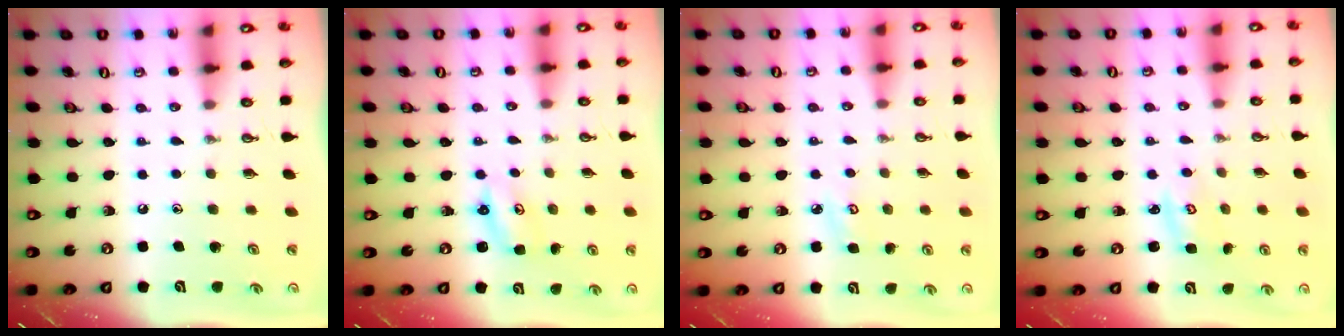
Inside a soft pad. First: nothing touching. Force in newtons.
{"total": 3.2, "press": 3.2, "slide": 0.3}
{"total": 3.6, "press": 3.6, "slide": 0.3}
{"total": 2.6, "press": 2.5, "slide": 0.3}